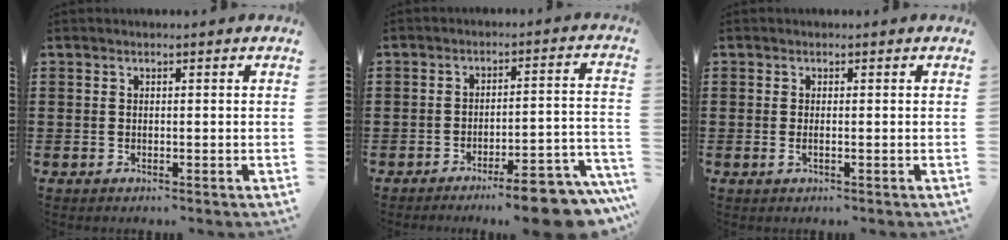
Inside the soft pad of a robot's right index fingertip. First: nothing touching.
{"total": 8.2, "force": [-7.1, 0.4, 4.0], "torque": [-0.051, 0.010, -0.129]}
{"total": 0.8, "force": [-0.2, 0.0, 0.8], "torque": [-0.014, -0.006, -0.002]}